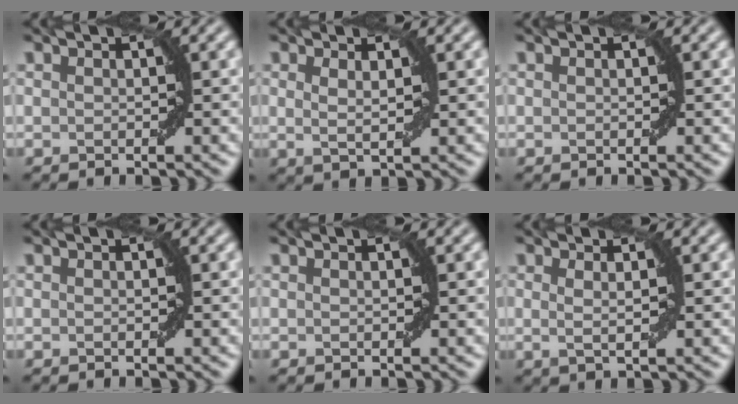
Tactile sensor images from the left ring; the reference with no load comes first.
{"total": 1.4, "force": [0.7, 0.3, 1.2], "torque": [-0.019, -0.003, 0.014]}
{"total": 0.0}
{"total": 0.0}
{"total": 0.0}
{"total": 1.4, "force": [0.4, 0.3, 1.4], "torque": [-0.024, -0.002, 0.006]}